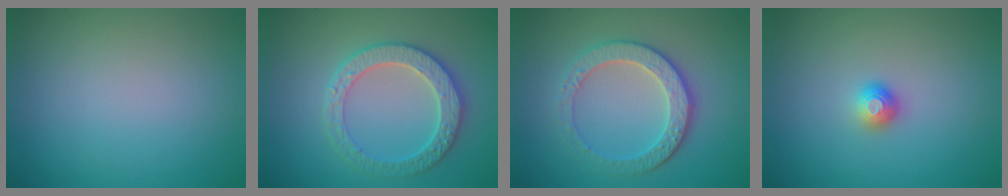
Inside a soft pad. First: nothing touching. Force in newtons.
{"total": 4.2, "press": 4.0, "slide": 1.0}
{"total": 4.2, "press": 3.5, "slide": 2.3}
{"total": 1.3, "press": 1.2, "slide": 0.7}